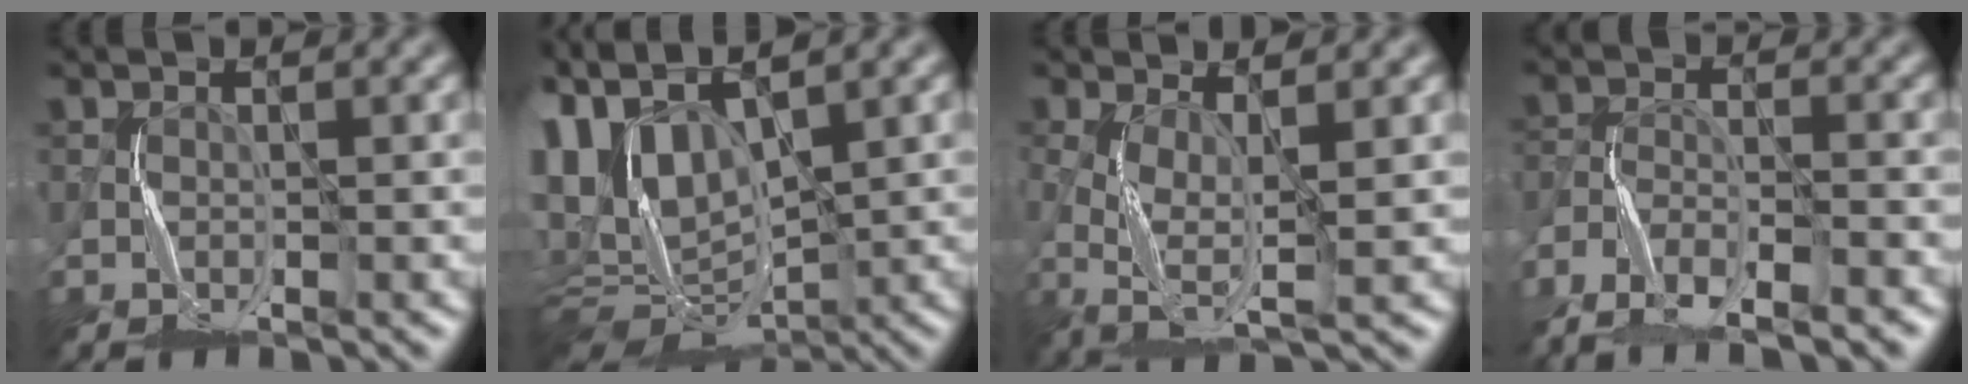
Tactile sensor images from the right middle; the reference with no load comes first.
{"total": 10.5, "force": [2.7, 6.3, 8.0], "torque": [-0.172, 0.009, 0.068]}
{"total": 3.7, "force": [-0.3, 1.1, 3.5], "torque": [-0.079, -0.006, -0.005]}
{"total": 7.8, "force": [-7.1, 1.7, 2.6], "torque": [-0.045, -0.012, -0.125]}